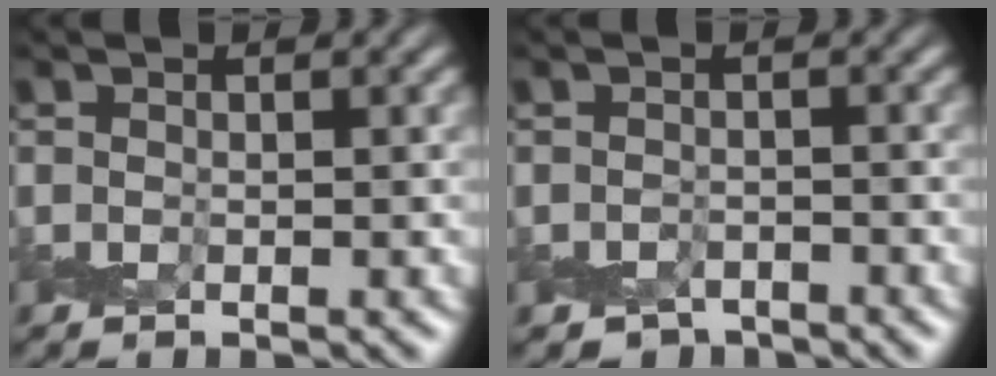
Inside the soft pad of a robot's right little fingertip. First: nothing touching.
{"total": 1.9, "force": [-1.7, 0.9, 0.1], "torque": [0.005, 0.000, -0.032]}